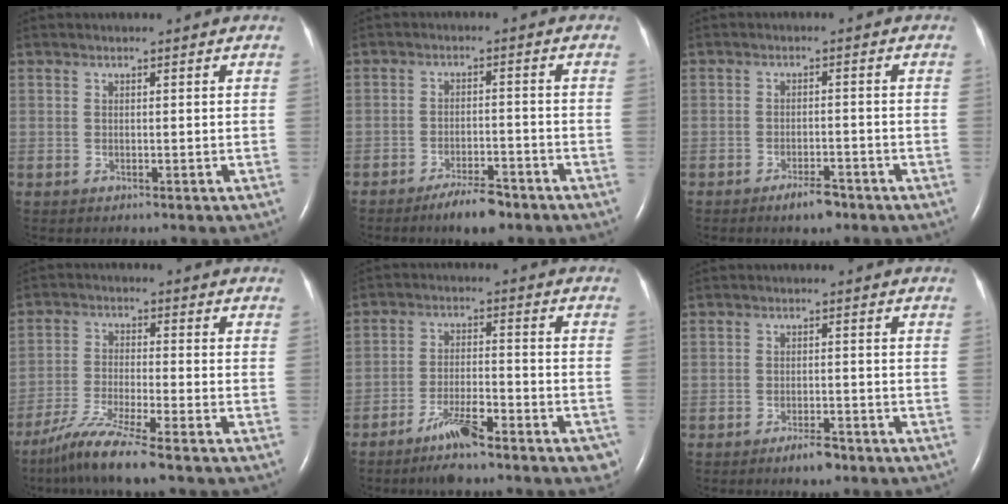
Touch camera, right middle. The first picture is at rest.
{"total": 5.7, "force": [-4.3, 1.4, 3.4], "torque": [-0.063, -0.003, -0.069]}
{"total": 3.5, "force": [-2.6, 1.1, 2.1], "torque": [-0.040, 0.000, -0.040]}
{"total": 8.0, "force": [-6.2, -0.7, 5.0], "torque": [-0.106, -0.032, -0.120]}
{"total": 9.3, "force": [-6.5, 1.6, 6.4], "torque": [-0.096, -0.008, -0.108]}
{"total": 3.0, "force": [-2.3, 0.8, 1.8], "torque": [-0.035, -0.001, -0.036]}